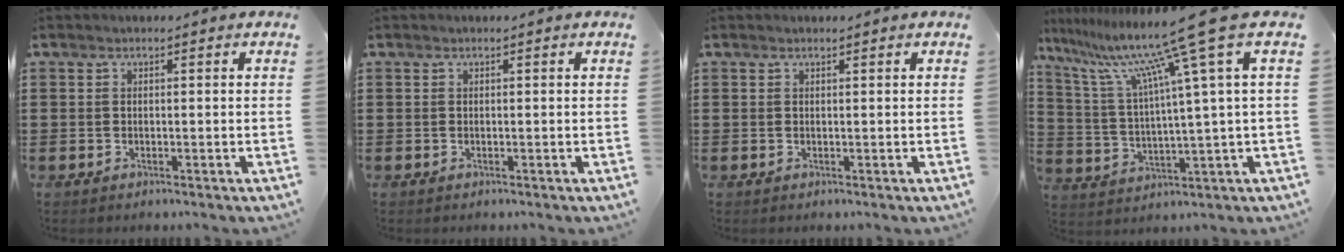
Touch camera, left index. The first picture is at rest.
{"total": 0.0}
{"total": 0.0}
{"total": 14.5, "force": [8.8, -1.2, 11.5], "torque": [-0.232, -0.046, 0.130]}